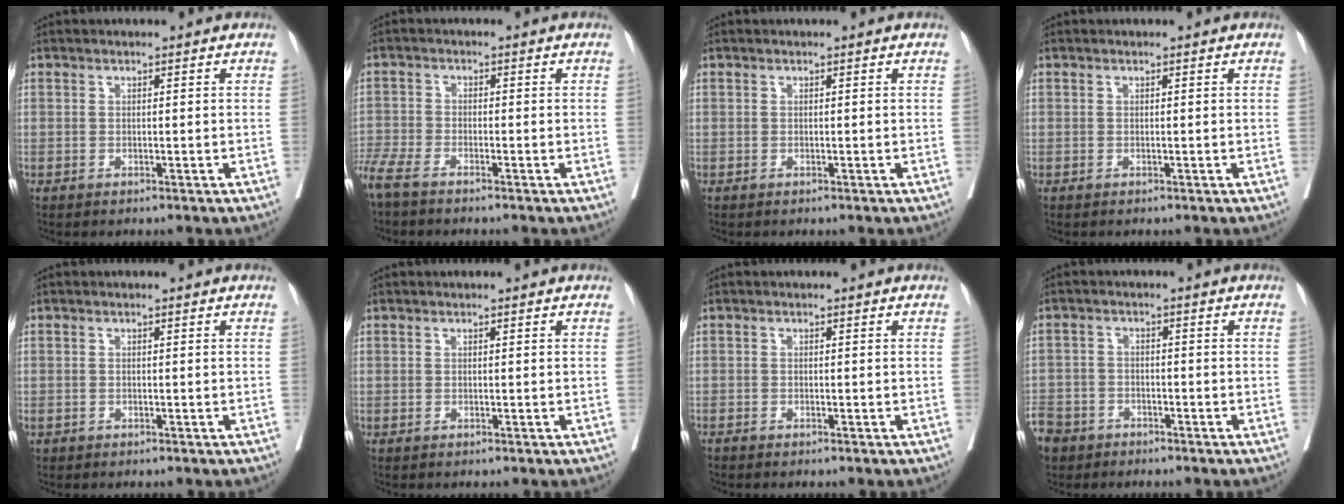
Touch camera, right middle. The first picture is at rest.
{"total": 5.4, "force": [-4.7, 0.5, 2.7], "torque": [-0.056, -0.007, -0.092]}
{"total": 0.0}
{"total": 0.0}
{"total": 0.8, "force": [-0.5, 0.6, 0.2], "torque": [-0.007, 0.003, -0.008]}
{"total": 0.0}
{"total": 0.6, "force": [-0.6, -0.1, 0.1], "torque": [0.000, 0.000, -0.016]}
{"total": 8.9, "force": [-6.1, 6.1, 1.8], "torque": [-0.069, -0.004, -0.114]}